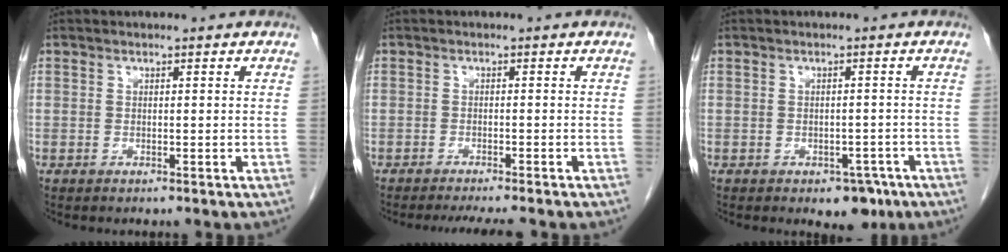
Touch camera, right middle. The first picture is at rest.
{"total": 6.2, "force": [-5.4, 0.3, 3.0], "torque": [-0.033, -0.010, -0.077]}
{"total": 3.9, "force": [-2.3, 2.3, 2.1], "torque": [-0.016, 0.004, -0.021]}